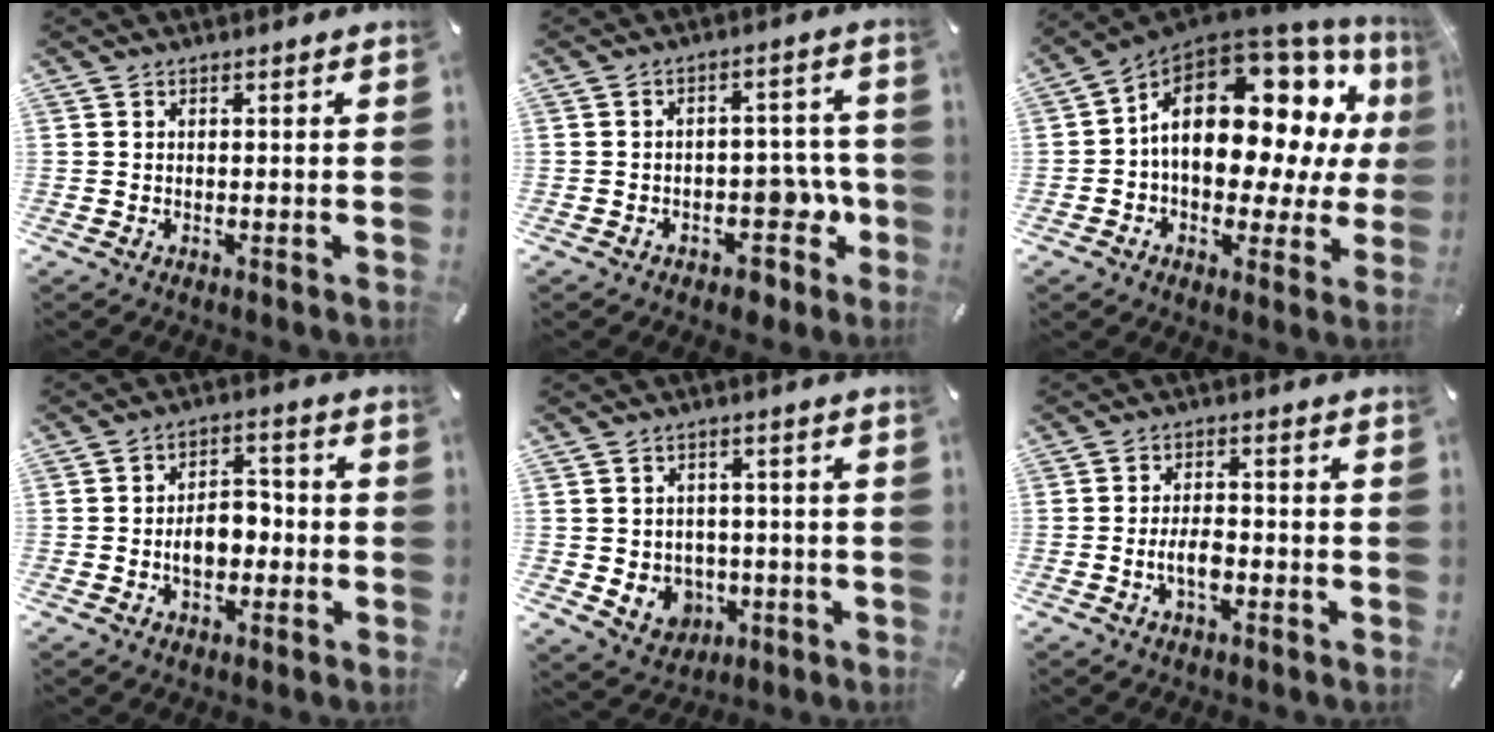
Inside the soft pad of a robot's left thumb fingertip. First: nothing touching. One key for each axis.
{"total": 9.5, "fx": -3.5, "fy": 6.5, "fz": 6.0, "tx": -0.054, "ty": 0.010, "tz": -0.054}
{"total": 19.8, "fx": 5.0, "fy": 12.3, "fz": 14.6, "tx": -0.214, "ty": -0.044, "tz": 0.083}
{"total": 7.2, "fx": -1.9, "fy": 5.2, "fz": 4.5, "tx": -0.069, "ty": 0.010, "tz": -0.035}
{"total": 6.4, "fx": 0.0, "fy": 6.3, "fz": 1.2, "tx": -0.027, "ty": -0.005, "tz": 0.008}
{"total": 4.9, "fx": -1.8, "fy": 2.5, "fz": 3.8, "tx": -0.078, "ty": 0.009, "tz": -0.035}